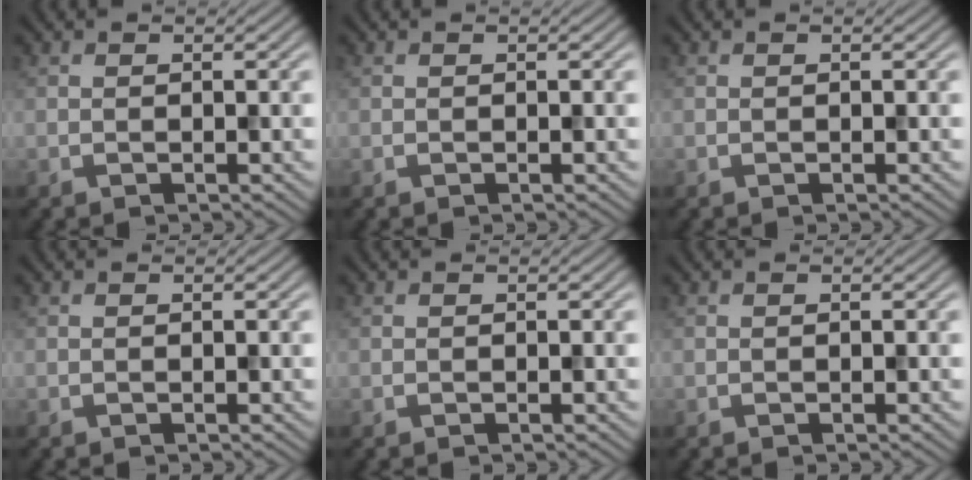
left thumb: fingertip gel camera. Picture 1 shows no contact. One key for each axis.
{"total": 0.0}
{"total": 0.0}
{"total": 0.0}
{"total": 0.0}
{"total": 0.0}